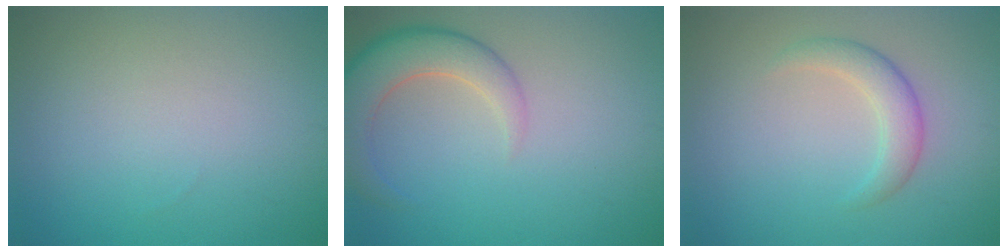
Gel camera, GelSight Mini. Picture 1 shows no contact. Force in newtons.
{"total": 5.0, "press": 5.0, "slide": 0.4}
{"total": 2.4, "press": 2.4, "slide": 0.2}